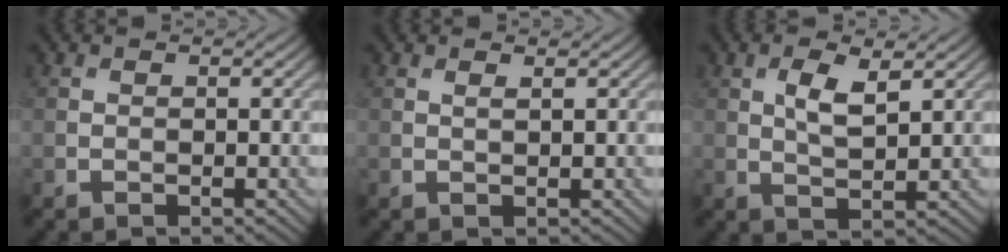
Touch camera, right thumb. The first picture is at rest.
{"total": 0.7, "force": [0.5, 0.0, 0.6], "torque": [-0.012, 0.002, 0.008]}
{"total": 4.2, "force": [1.6, 1.5, 3.6], "torque": [-0.080, -0.003, 0.033]}